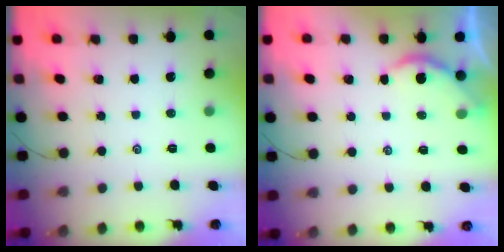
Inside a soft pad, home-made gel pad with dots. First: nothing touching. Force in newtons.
{"total": 2.2, "press": 2.2, "slide": 0.2}